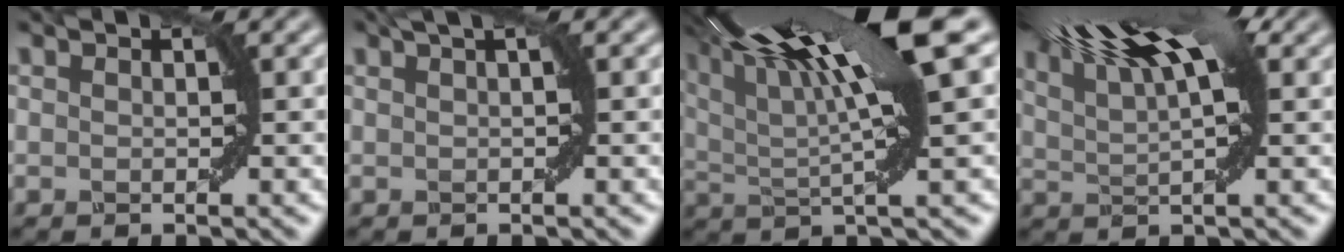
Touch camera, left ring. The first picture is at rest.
{"total": 1.7, "force": [0.8, 0.1, 1.5], "torque": [-0.027, 0.001, 0.012]}
{"total": 15.0, "force": [6.5, 3.1, 13.1], "torque": [-0.207, 0.025, 0.105]}
{"total": 11.1, "force": [6.0, 3.6, 8.6], "torque": [-0.134, 0.048, 0.074]}